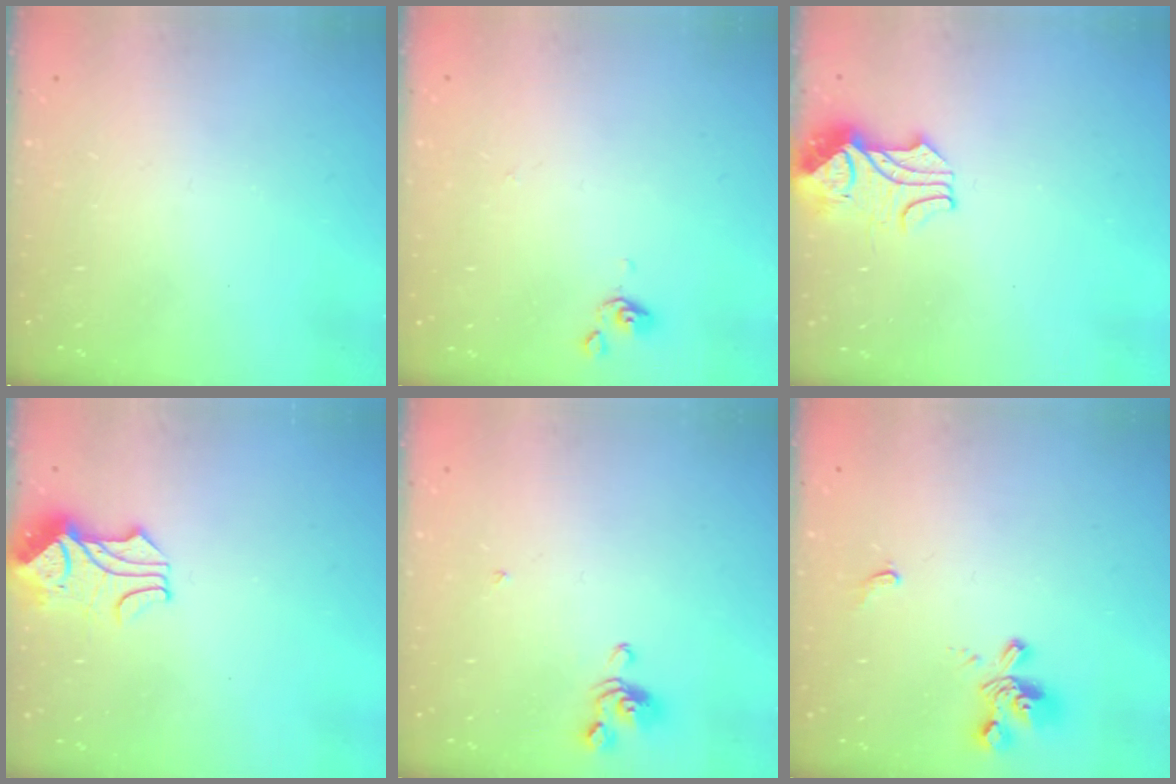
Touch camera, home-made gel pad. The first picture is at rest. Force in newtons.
{"total": 0.0}
{"total": 2.2, "press": 2.0, "slide": 1.0}
{"total": 1.6, "press": 1.2, "slide": 1.0}
{"total": 2.1, "press": 2.1, "slide": 0.3}
{"total": 3.2, "press": 2.9, "slide": 1.3}